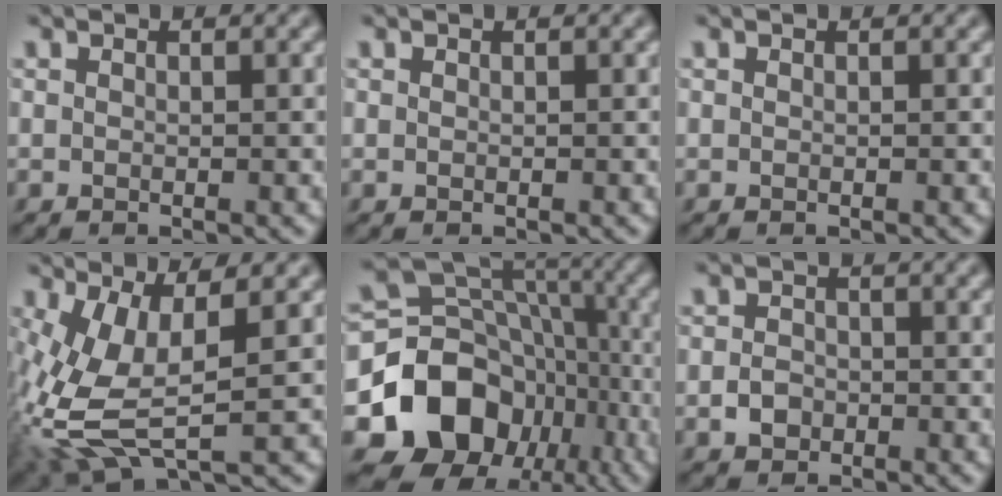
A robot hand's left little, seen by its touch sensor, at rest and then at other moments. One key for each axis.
{"total": 0.0}
{"total": 0.0}
{"total": 8.6, "fx": -1.0, "fy": 3.7, "fz": 7.7, "tx": -0.193, "ty": -0.003, "tz": -0.021}
{"total": 13.5, "fx": -4.8, "fy": 10.8, "fz": 6.5, "tx": -0.126, "ty": -0.002, "tz": -0.093}
{"total": 1.7, "fx": -0.7, "fy": 1.3, "fz": 0.7, "tx": -0.012, "ty": 0.001, "tz": -0.017}